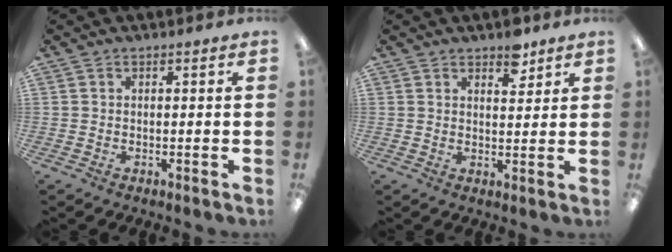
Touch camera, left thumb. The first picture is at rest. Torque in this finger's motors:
{"motor_torque": [0.52, 0.32, 0.19, -0.24, 0.01]}